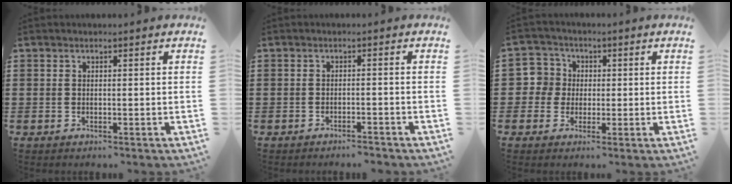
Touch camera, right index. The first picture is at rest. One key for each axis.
{"total": 1.5, "fx": -1.5, "fy": -0.1, "fz": 0.2, "tx": -0.008, "ty": 0.001, "tz": -0.031}
{"total": 4.7, "fx": -0.1, "fy": 4.7, "fz": 0.6, "tx": -0.039, "ty": 0.009, "tz": -0.007}